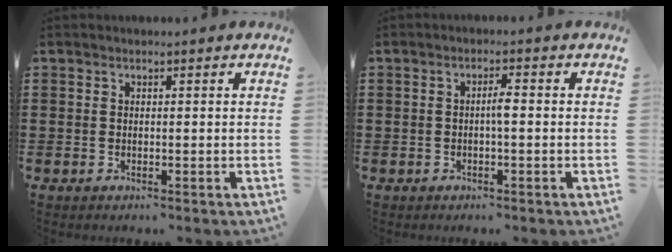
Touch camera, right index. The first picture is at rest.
{"total": 2.0, "force": [-0.2, 0.3, 2.0], "torque": [-0.037, 0.002, -0.005]}